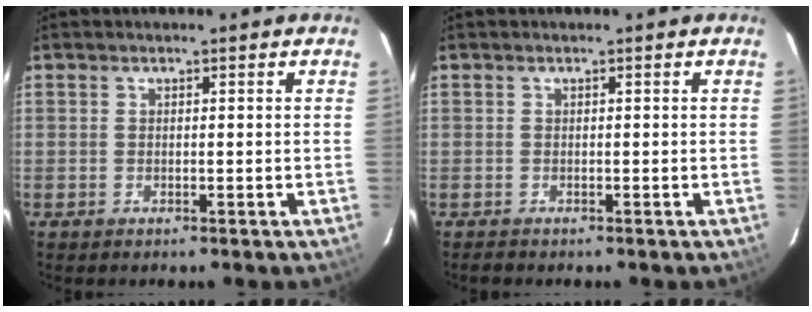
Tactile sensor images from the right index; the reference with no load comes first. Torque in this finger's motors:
{"motor_torque": [-0.06, 0.00, 0.03, 0.01]}